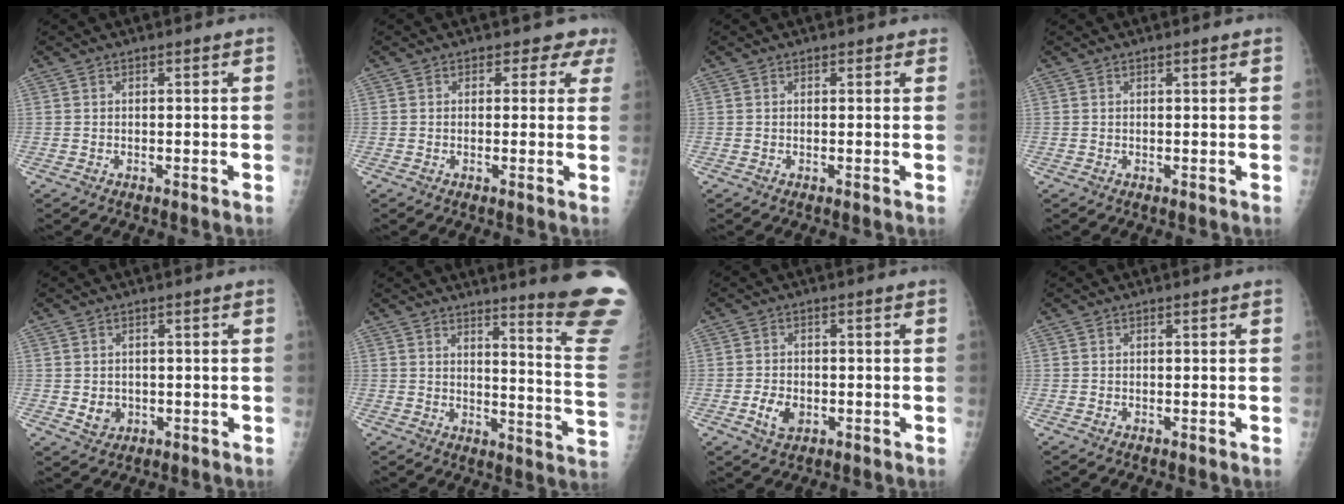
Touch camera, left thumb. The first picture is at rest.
{"total": 3.2, "force": [2.4, 2.1, 0.1], "torque": [0.031, -0.012, 0.005]}
{"total": 0.9, "force": [0.7, 0.5, 0.1], "torque": [0.007, -0.004, 0.004]}
{"total": 0.5, "force": [0.4, 0.0, 0.3], "torque": [-0.007, -0.001, 0.008]}
{"total": 2.8, "force": [-0.2, 2.5, 1.4], "torque": [-0.012, -0.002, 0.008]}
{"total": 17.7, "force": [14.5, 0.1, 10.1], "torque": [-0.105, -0.158, 0.169]}
{"total": 4.0, "force": [-1.2, 2.8, 2.6], "torque": [-0.042, 0.002, -0.017]}
{"total": 0.0}